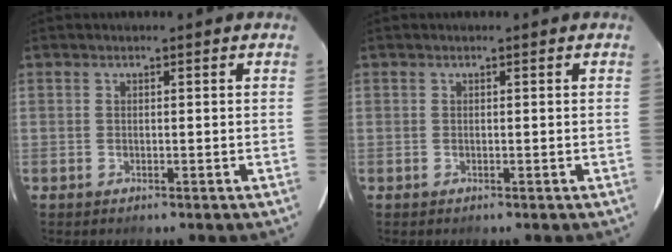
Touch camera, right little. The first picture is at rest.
{"total": 0.0}